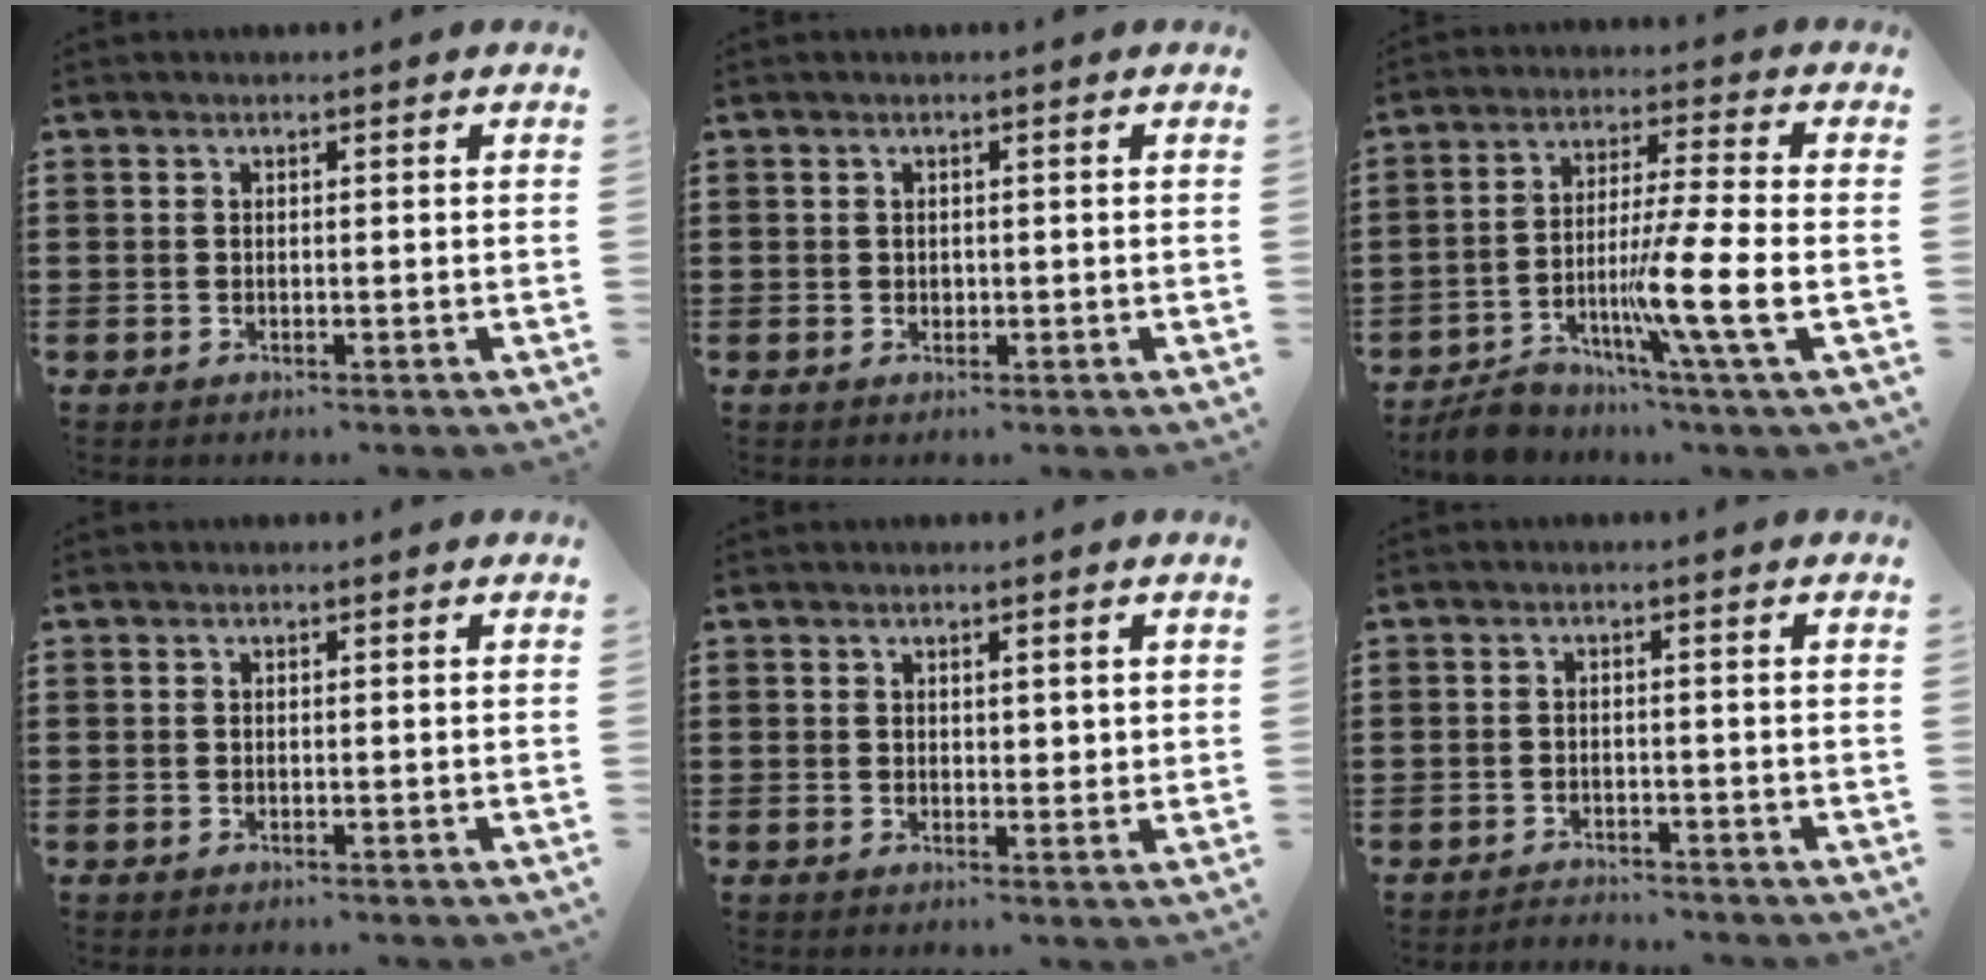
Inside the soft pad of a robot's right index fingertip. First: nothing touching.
{"total": 0.7, "force": [0.1, 0.6, 0.3], "torque": [-0.007, 0.004, 0.003]}
{"total": 10.7, "force": [-4.6, 0.4, 9.6], "torque": [-0.182, -0.004, -0.085]}
{"total": 0.0}
{"total": 1.4, "force": [0.9, 0.8, 0.7], "torque": [-0.007, 0.002, 0.015]}
{"total": 1.7, "force": [-1.7, 0.2, 0.0], "torque": [-0.006, 0.001, -0.037]}